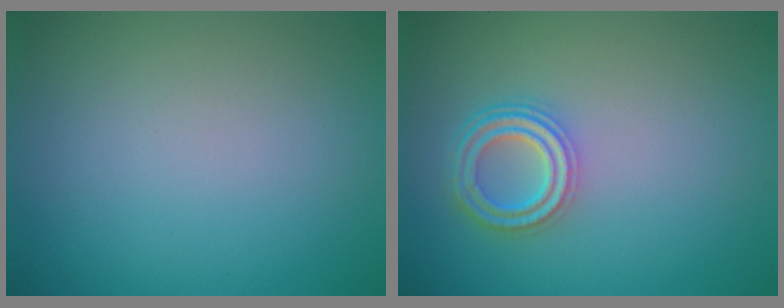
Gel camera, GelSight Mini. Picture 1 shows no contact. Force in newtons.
{"total": 3.8, "press": 3.0, "slide": 2.3}